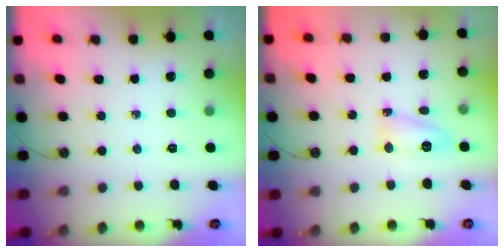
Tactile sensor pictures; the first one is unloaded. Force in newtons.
{"total": 6.6, "press": 6.4, "slide": 1.8}